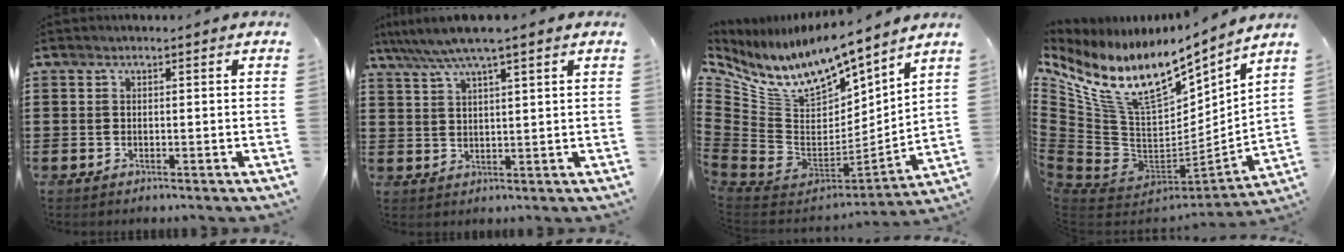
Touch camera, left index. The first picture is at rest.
{"total": 5.5, "force": [4.2, -0.1, 3.6], "torque": [-0.080, -0.012, 0.073]}
{"total": 11.5, "force": [9.1, 4.4, 5.5], "torque": [-0.154, -0.085, 0.160]}
{"total": 14.7, "force": [8.6, 6.8, 9.9], "torque": [-0.240, -0.061, 0.147]}